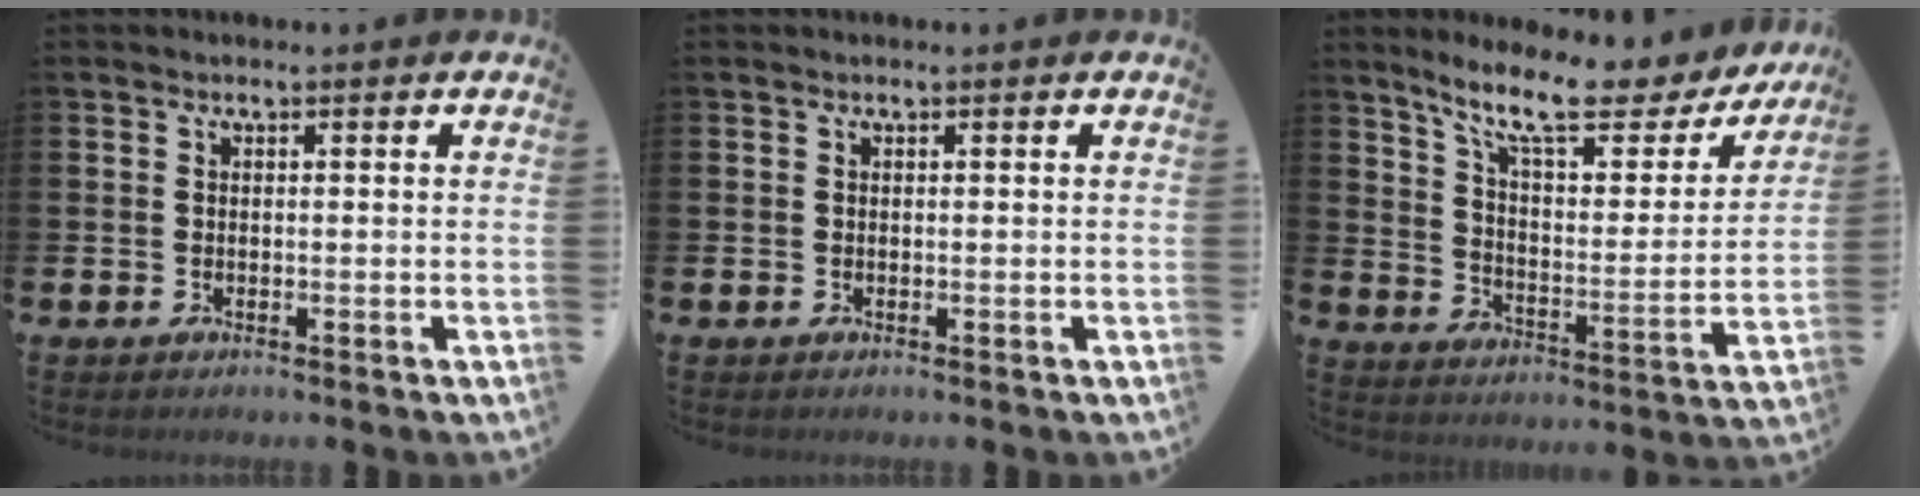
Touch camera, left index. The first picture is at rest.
{"total": 0.0}
{"total": 11.4, "force": [9.3, 2.4, 6.2], "torque": [-0.145, -0.051, 0.156]}